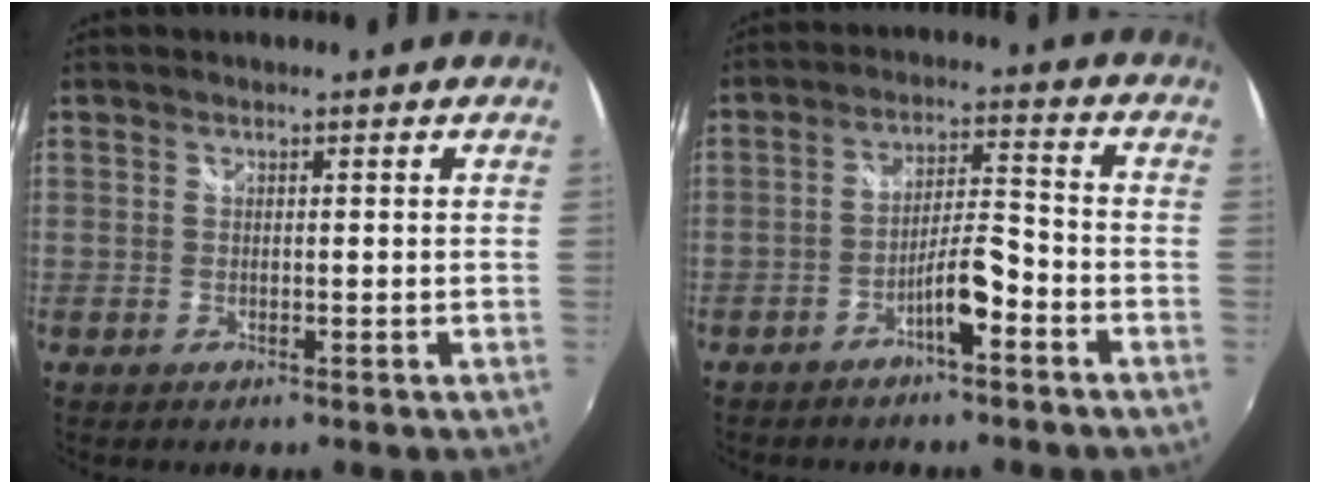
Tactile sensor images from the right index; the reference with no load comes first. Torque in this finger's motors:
{"motor_torque": [0.45, 0.71, 0.28, 0.06]}